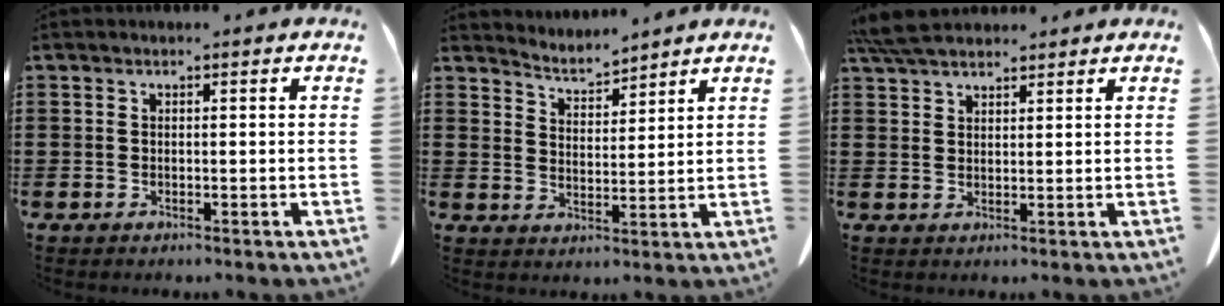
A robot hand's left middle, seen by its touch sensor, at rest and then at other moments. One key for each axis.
{"total": 3.6, "fx": 3.5, "fy": 0.3, "fz": -0.3, "tx": -0.008, "ty": -0.022, "tz": 0.063}
{"total": 5.1, "fx": 4.6, "fy": 1.1, "fz": 2.1, "tx": -0.052, "ty": -0.007, "tz": 0.089}